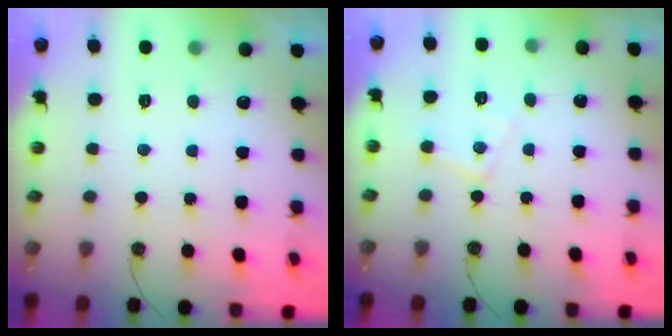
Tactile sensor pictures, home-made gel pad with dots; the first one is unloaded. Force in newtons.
{"total": 7.3, "press": 7.3, "slide": 0.5}